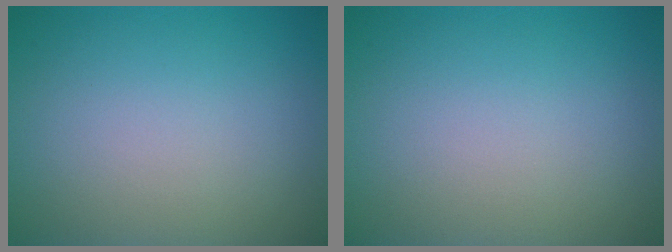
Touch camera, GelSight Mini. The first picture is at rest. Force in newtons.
{"total": 0.0}